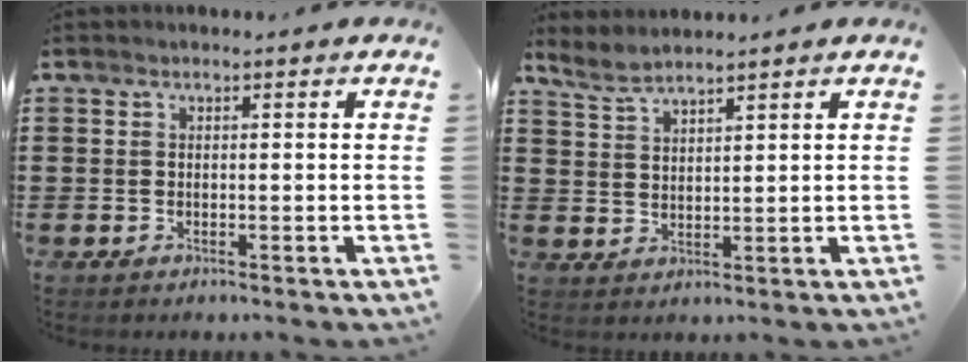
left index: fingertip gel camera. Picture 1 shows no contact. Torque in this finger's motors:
{"motor_torque": [0.25, 0.25, 0.10, 0.01]}